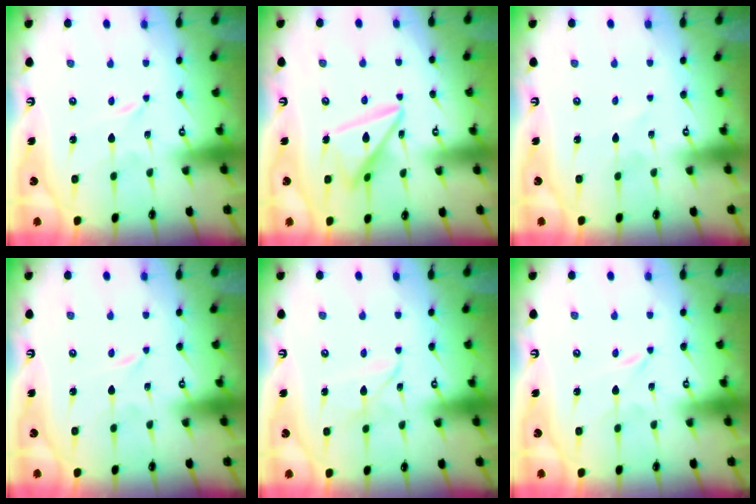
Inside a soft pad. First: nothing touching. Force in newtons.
{"total": 15.7, "press": 15.6, "slide": 1.5}
{"total": 1.2, "press": 1.2, "slide": 0.2}
{"total": 0.0}
{"total": 2.8, "press": 2.8, "slide": 0.2}
{"total": 0.0}